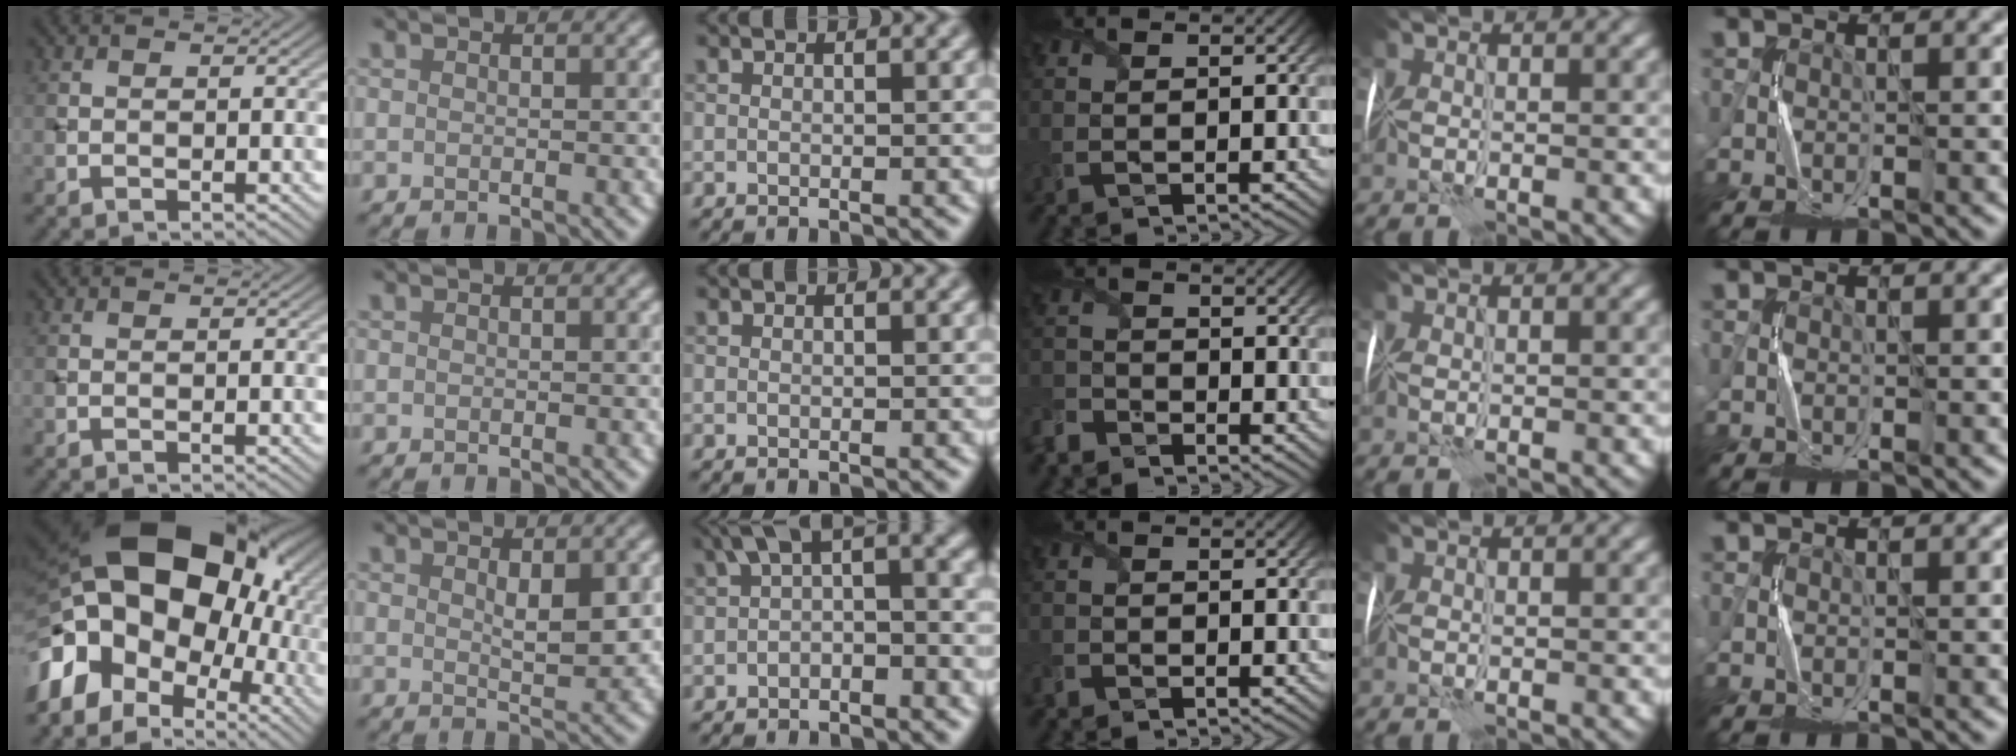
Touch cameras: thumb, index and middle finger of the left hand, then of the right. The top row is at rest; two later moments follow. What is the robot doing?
{"motion": "fold", "object": "wrapping paper"}